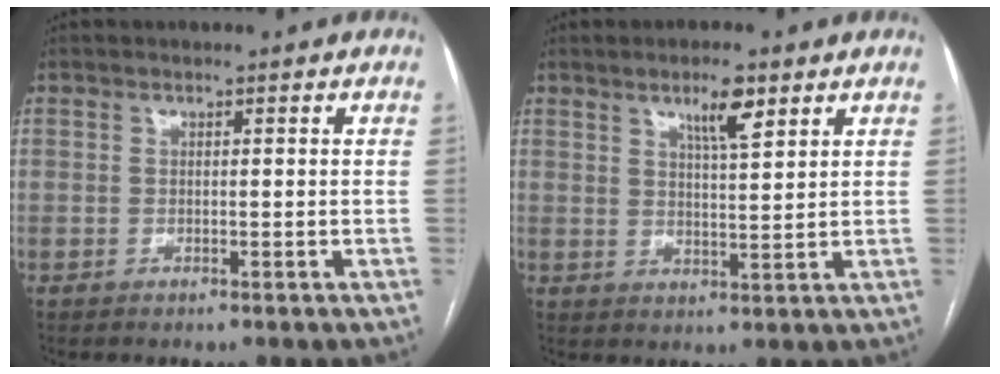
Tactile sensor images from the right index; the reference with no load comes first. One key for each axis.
{"total": 5.3, "fx": 3.2, "fy": 0.9, "fz": 4.2, "tx": -0.072, "ty": -0.001, "tz": 0.053}